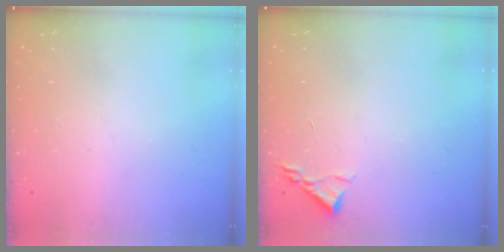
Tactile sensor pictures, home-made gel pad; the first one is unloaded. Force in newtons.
{"total": 2.2, "press": 2.2, "slide": 0.3}